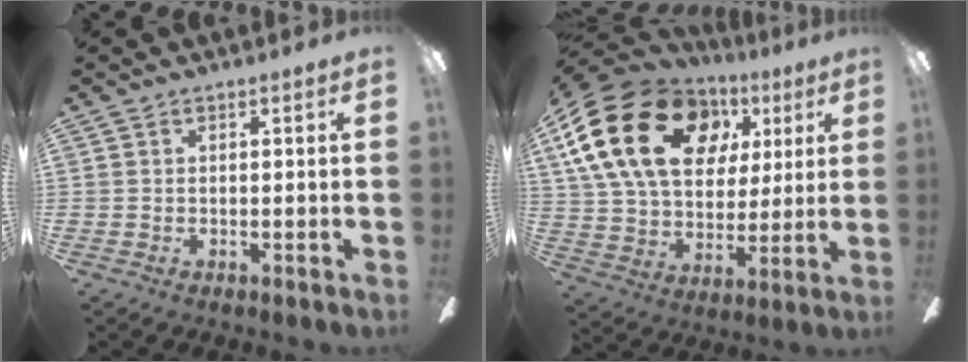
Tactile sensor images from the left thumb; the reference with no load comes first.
{"total": 25.1, "force": [9.0, 17.5, 15.5], "torque": [-0.304, -0.018, 0.161]}